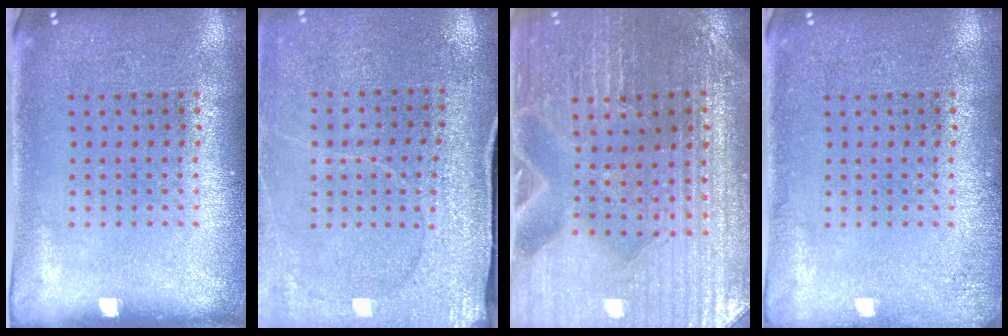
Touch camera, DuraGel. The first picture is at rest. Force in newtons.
{"total": 2.9, "press": 2.9, "slide": 0.4}
{"total": 2.9, "press": 2.8, "slide": 0.3}
{"total": 1.3, "press": 1.3, "slide": 0.2}